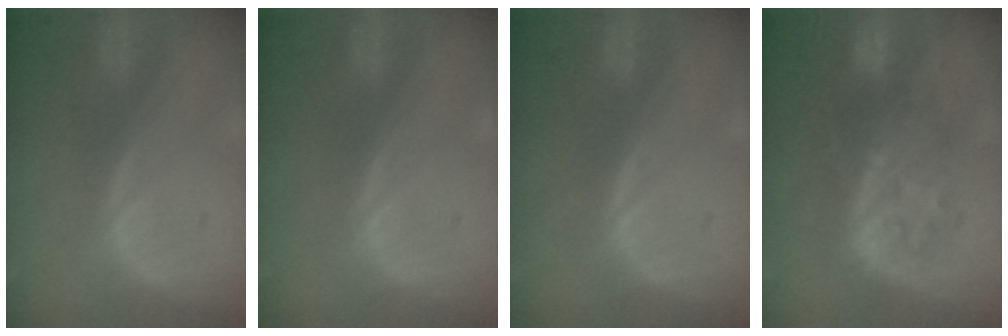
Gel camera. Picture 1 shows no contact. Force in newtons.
{"total": 0.0}
{"total": 0.0}
{"total": 8.3, "press": 8.2, "slide": 1.4}